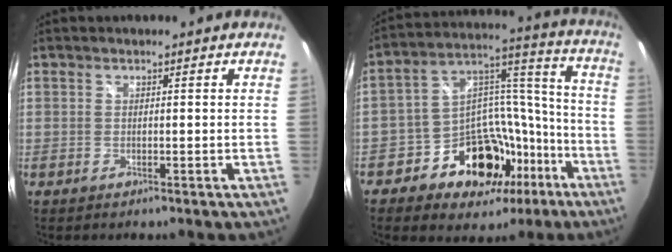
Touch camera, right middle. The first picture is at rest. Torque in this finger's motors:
{"motor_torque": [1.23, -0.91, 0.28, 0.06]}